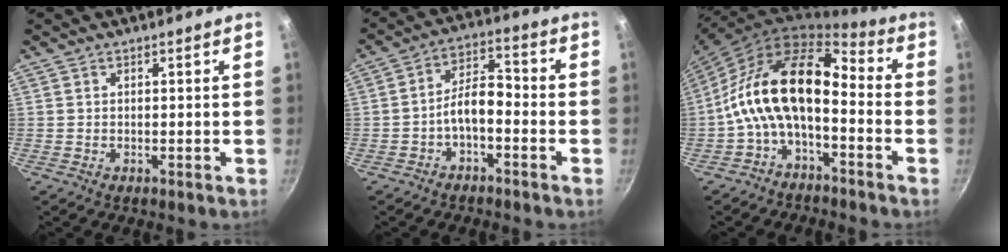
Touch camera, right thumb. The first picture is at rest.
{"total": 6.6, "force": [-2.9, 3.1, 5.1], "torque": [-0.082, 0.048, -0.053]}
{"total": 15.4, "force": [-3.7, 8.1, 12.5], "torque": [-0.219, 0.066, -0.088]}